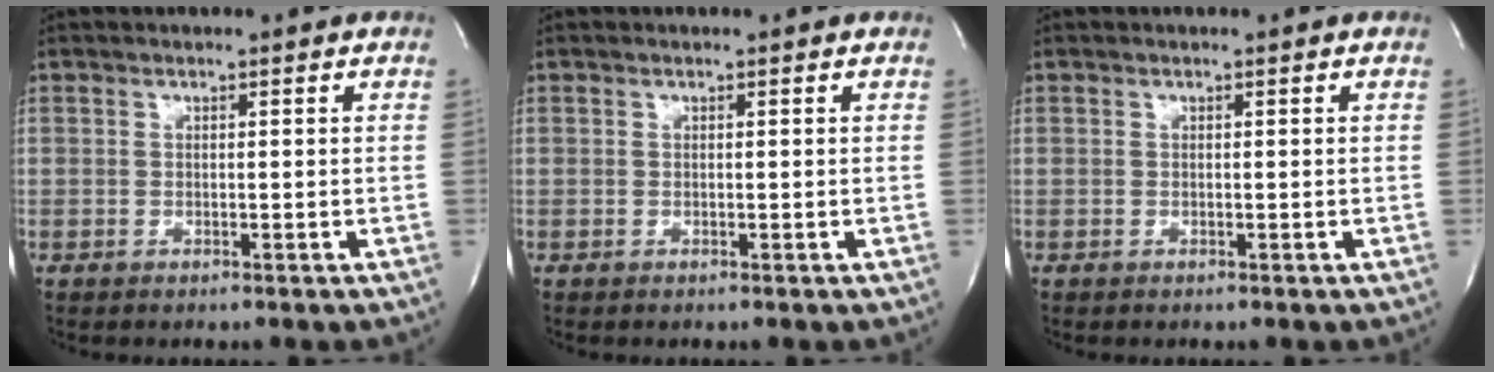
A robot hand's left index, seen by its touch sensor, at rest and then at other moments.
{"total": 0.0}
{"total": 0.0}